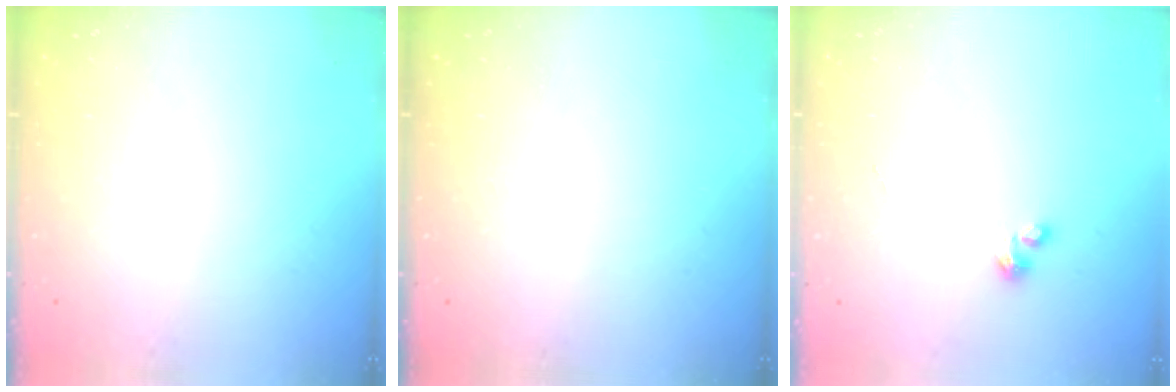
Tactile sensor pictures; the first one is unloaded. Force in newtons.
{"total": 0.0}
{"total": 0.9, "press": 0.9, "slide": 0.1}